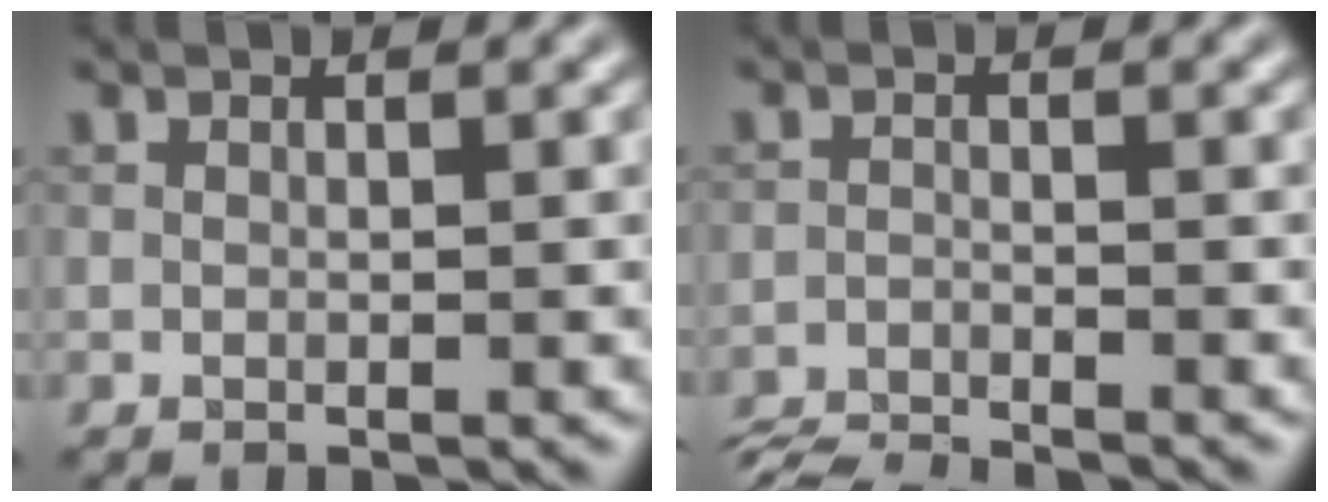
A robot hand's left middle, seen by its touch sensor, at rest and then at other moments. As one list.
[{"total": 4.6, "force": [-4.5, 0.4, 1.0], "torque": [-0.023, -0.020, -0.081]}]